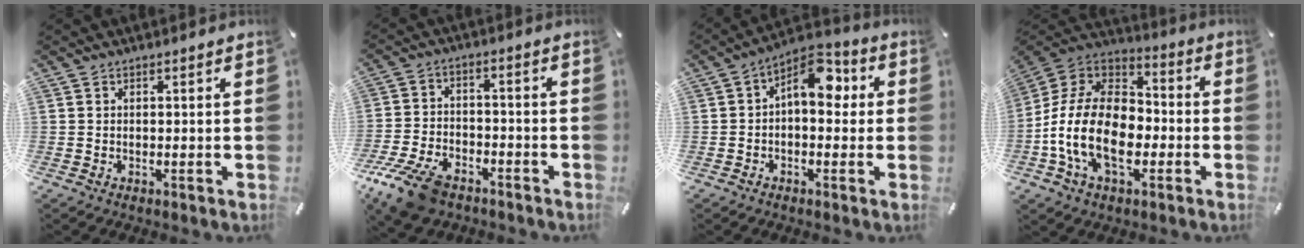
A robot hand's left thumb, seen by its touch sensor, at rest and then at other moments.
{"total": 11.0, "force": [-7.6, 5.6, 5.7], "torque": [-0.111, 0.039, -0.139]}
{"total": 8.9, "force": [2.1, 5.2, 6.9], "torque": [-0.094, -0.012, 0.032]}
{"total": 17.8, "force": [-6.4, 11.7, 11.8], "torque": [-0.269, 0.029, -0.117]}